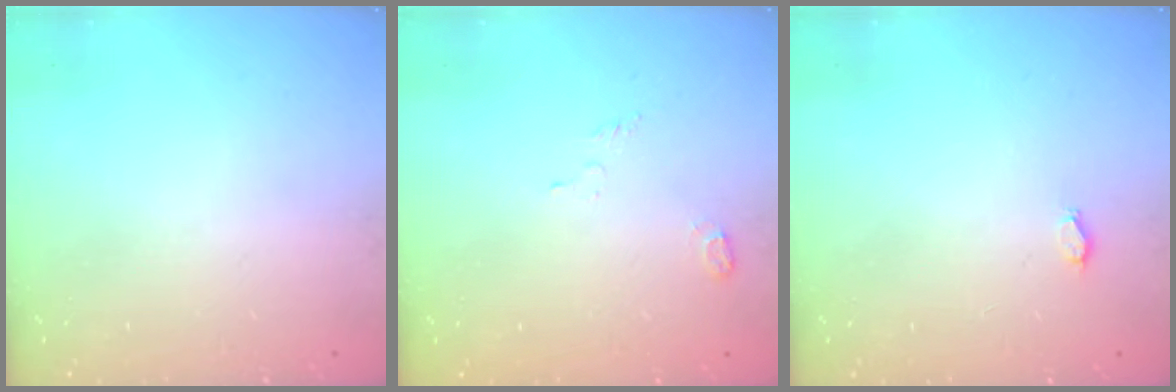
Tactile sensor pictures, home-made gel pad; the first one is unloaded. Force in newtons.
{"total": 3.8, "press": 3.7, "slide": 0.8}
{"total": 2.3, "press": 2.0, "slide": 1.2}